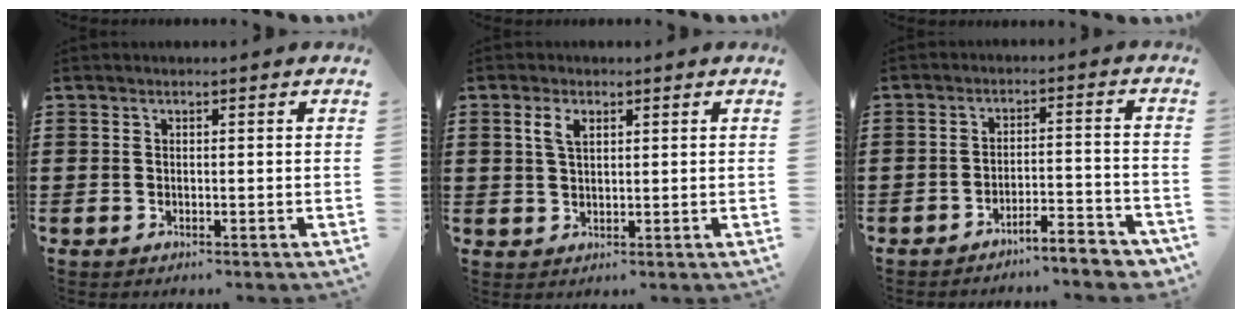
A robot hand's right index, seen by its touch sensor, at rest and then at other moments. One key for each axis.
{"total": 2.9, "fx": 1.3, "fy": 1.4, "fz": 2.2, "tx": -0.050, "ty": 0.006, "tz": 0.022}
{"total": 4.7, "fx": -4.5, "fy": 0.0, "fz": 1.4, "tx": -0.026, "ty": -0.006, "tz": -0.092}